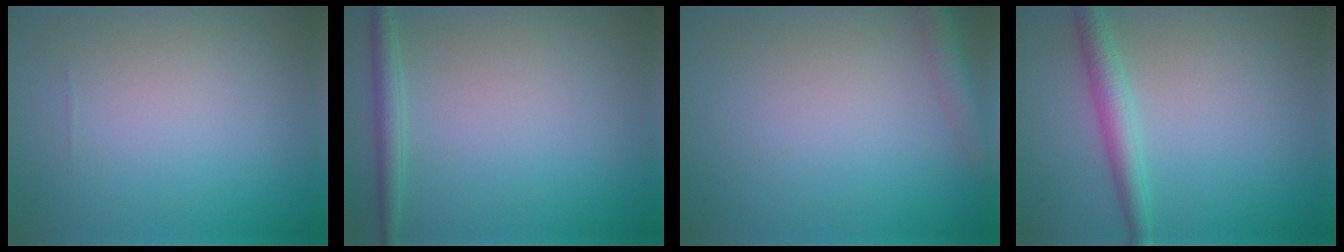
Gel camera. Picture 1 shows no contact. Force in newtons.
{"total": 1.9, "press": 1.9, "slide": 0.1}
{"total": 2.9, "press": 2.9, "slide": 0.1}
{"total": 2.8, "press": 2.8, "slide": 0.1}